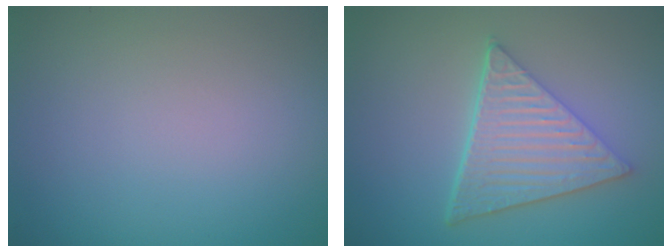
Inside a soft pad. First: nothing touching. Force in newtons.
{"total": 6.3, "press": 4.5, "slide": 4.3}